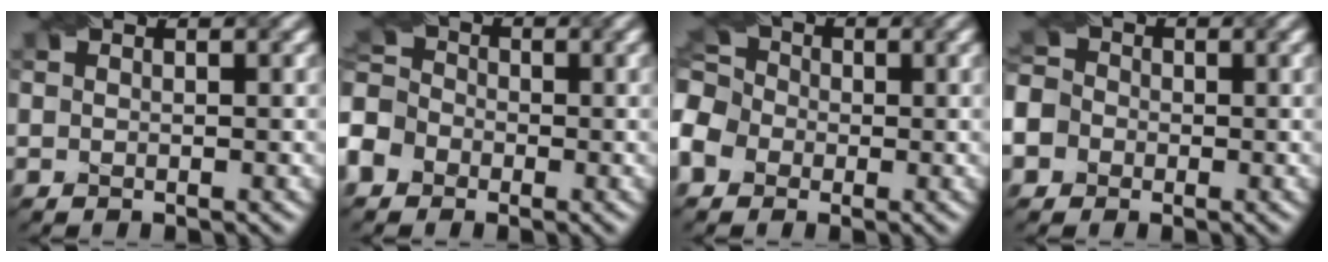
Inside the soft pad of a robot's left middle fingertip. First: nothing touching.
{"total": 6.3, "force": [-3.7, 4.6, 2.2], "torque": [-0.048, -0.004, -0.075]}
{"total": 6.6, "force": [-2.6, 5.3, 2.9], "torque": [-0.064, 0.004, -0.062]}
{"total": 8.1, "force": [-3.4, 7.0, 2.1], "torque": [-0.059, 0.000, -0.096]}